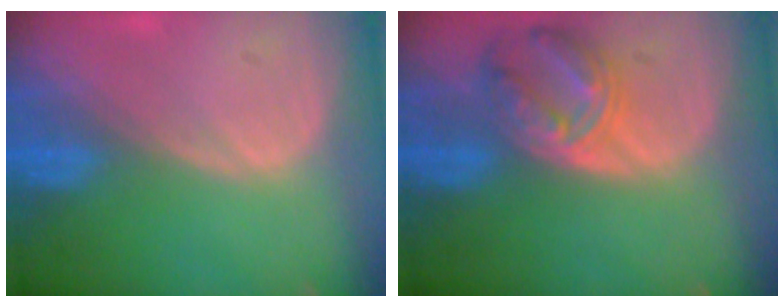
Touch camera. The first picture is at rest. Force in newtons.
{"total": 8.2, "press": 7.2, "slide": 4.0}